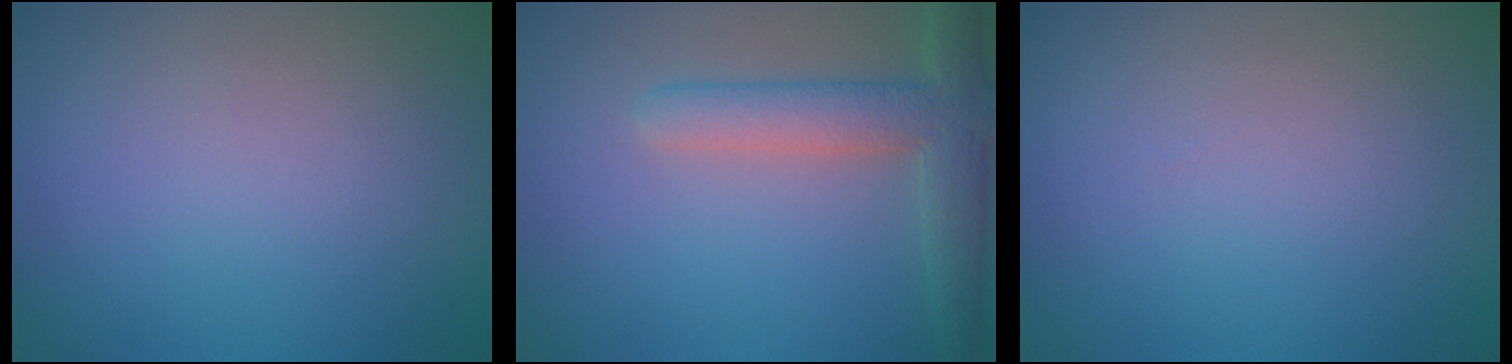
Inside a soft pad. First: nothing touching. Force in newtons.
{"total": 4.6, "press": 4.6, "slide": 0.4}
{"total": 0.0}